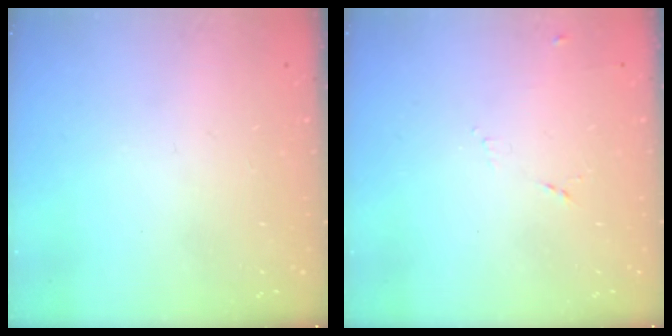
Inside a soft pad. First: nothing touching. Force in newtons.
{"total": 4.4, "press": 4.3, "slide": 1.0}